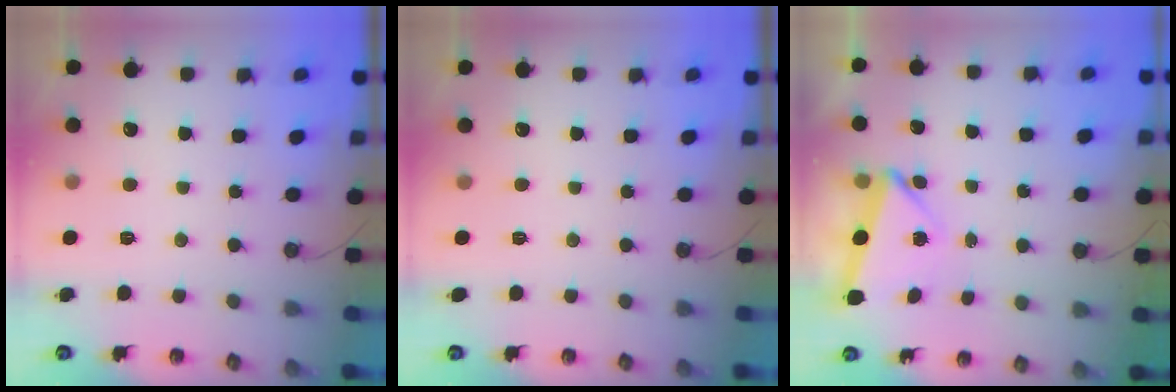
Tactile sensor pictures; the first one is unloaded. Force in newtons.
{"total": 0.0}
{"total": 3.9, "press": 3.0, "slide": 2.5}